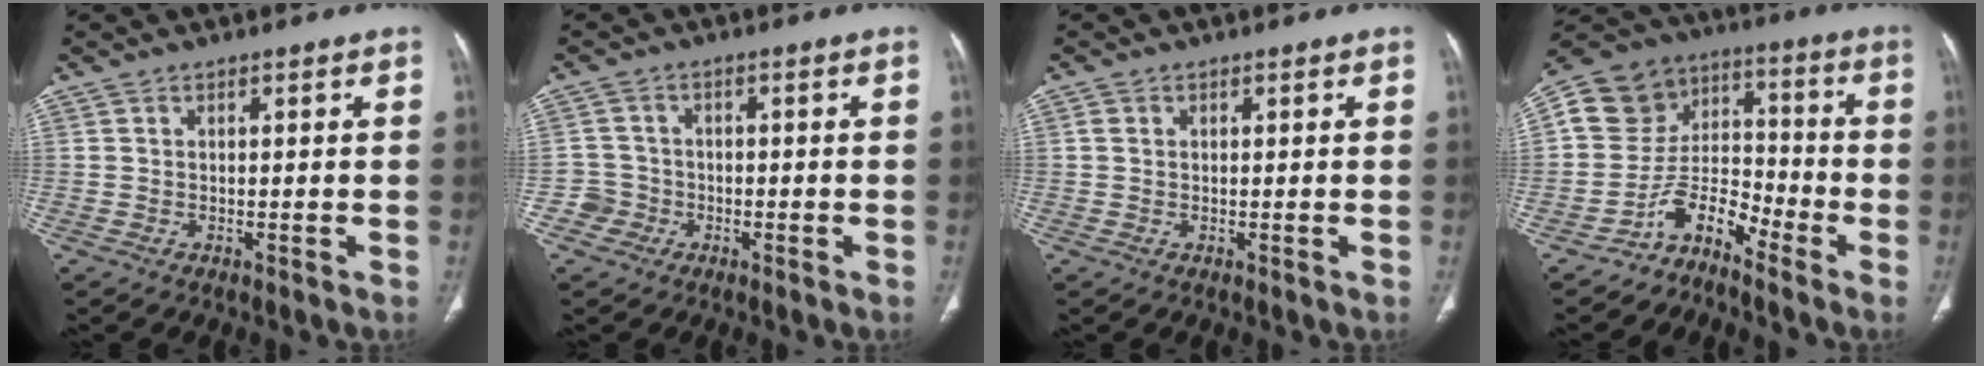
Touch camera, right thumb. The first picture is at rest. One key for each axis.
{"total": 3.6, "fx": -1.6, "fy": 3.2, "fz": -0.3, "tx": 0.026, "ty": 0.018, "tz": -0.038}
{"total": 1.0, "fx": 0.2, "fy": 0.9, "fz": 0.4, "tx": -0.002, "ty": 0.003, "tz": 0.003}
{"total": 11.2, "fx": -6.9, "fy": 8.0, "fz": 3.6, "tx": -0.025, "ty": 0.101, "tz": -0.140}